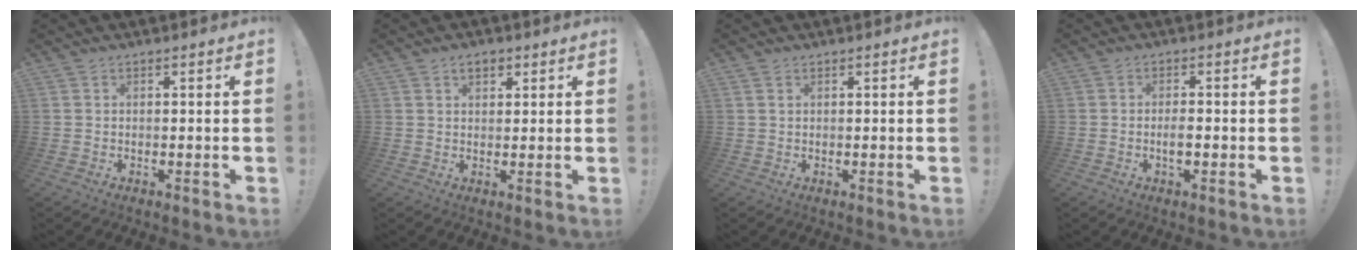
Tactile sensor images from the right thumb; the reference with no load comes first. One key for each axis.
{"total": 3.4, "fx": 1.8, "fy": 2.1, "fz": 2.0, "tx": -0.024, "ty": -0.003, "tz": 0.029}
{"total": 1.0, "fx": 0.6, "fy": 0.6, "fz": 0.5, "tx": -0.008, "ty": 0.001, "tz": 0.010}
{"total": 3.0, "fx": -0.9, "fy": 0.9, "fz": 2.7, "tx": -0.039, "ty": 0.001, "tz": -0.018}